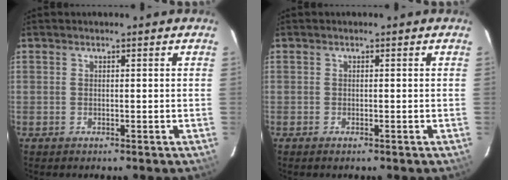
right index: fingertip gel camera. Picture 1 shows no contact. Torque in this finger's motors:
{"motor_torque": [-0.15, -0.06, 0.05, 0.01]}